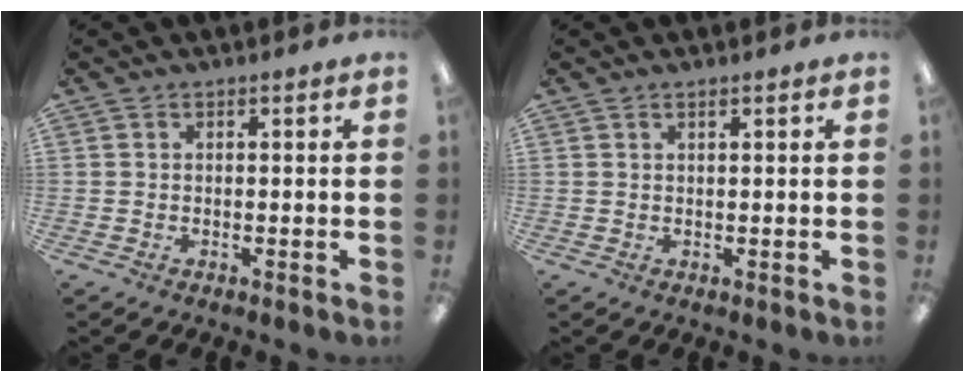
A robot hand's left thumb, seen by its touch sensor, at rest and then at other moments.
{"total": 0.8, "force": [0.7, 0.2, 0.3], "torque": [-0.009, 0.001, 0.013]}